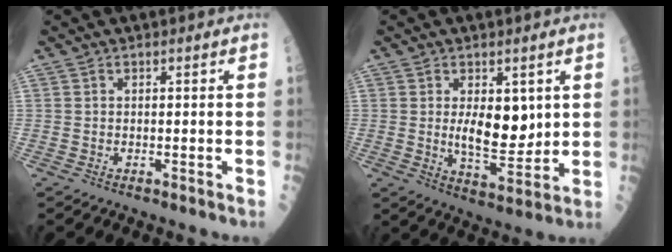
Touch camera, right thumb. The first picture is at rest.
{"total": 8.4, "force": [1.6, 4.1, 7.1], "torque": [-0.090, -0.023, 0.037]}